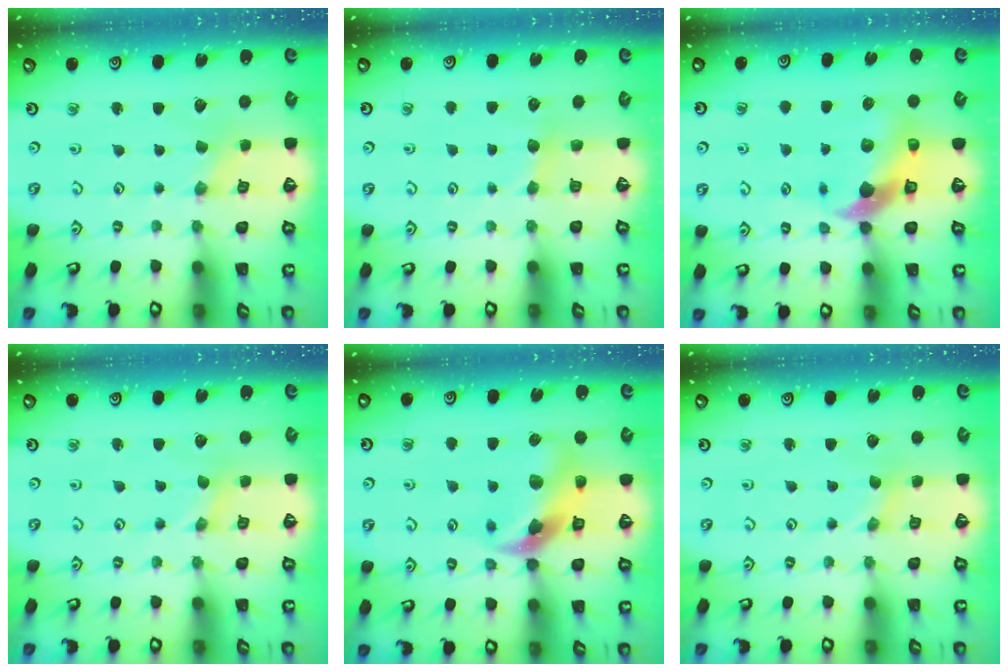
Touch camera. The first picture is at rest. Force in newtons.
{"total": 4.0, "press": 3.9, "slide": 0.6}
{"total": 10.1, "press": 10.0, "slide": 1.5}
{"total": 0.0}
{"total": 12.0, "press": 11.9, "slide": 1.6}
{"total": 0.0}